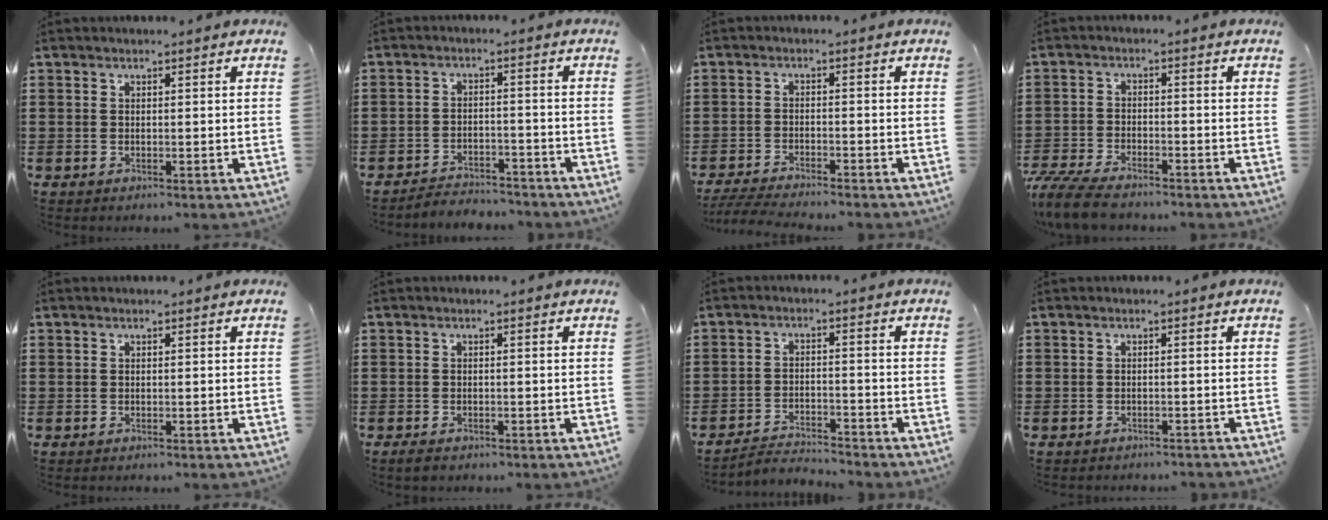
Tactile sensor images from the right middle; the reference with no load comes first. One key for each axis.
{"total": 3.6, "fx": -3.6, "fy": 0.5, "fz": -0.2, "tx": -0.006, "ty": -0.001, "tz": -0.078}
{"total": 3.7, "fx": -3.5, "fy": 0.0, "fz": 1.1, "tx": -0.033, "ty": -0.010, "tz": -0.074}
{"total": 5.9, "fx": -5.3, "fy": 1.0, "fz": 2.4, "tx": -0.070, "ty": -0.007, "tz": -0.109}
{"total": 0.0}
{"total": 1.3, "fx": -1.1, "fy": 0.5, "fz": 0.5, "tx": -0.013, "ty": -0.001, "tz": -0.023}
{"total": 3.1, "fx": -3.1, "fy": 0.3, "fz": 0.1, "tx": -0.012, "ty": 0.001, "tz": -0.068}
{"total": 1.3, "fx": -1.3, "fy": 0.2, "fz": -0.2, "tx": 0.000, "ty": 0.002, "tz": -0.029}